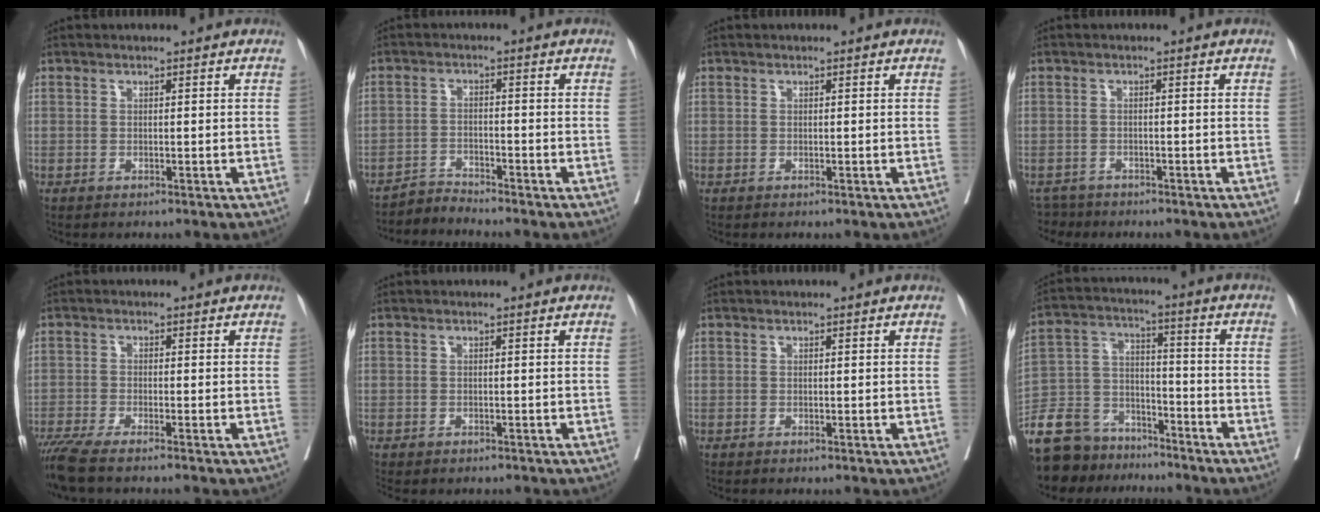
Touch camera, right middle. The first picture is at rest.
{"total": 2.8, "force": [-2.6, -0.8, -0.8], "torque": [0.019, -0.015, -0.045]}
{"total": 0.0}
{"total": 3.2, "force": [-3.0, 1.2, -0.4], "torque": [0.008, -0.006, -0.051]}
{"total": 6.8, "force": [-5.6, -0.3, 3.8], "torque": [-0.059, -0.016, -0.097]}
{"total": 1.7, "force": [-1.4, 0.7, 0.7], "torque": [-0.014, -0.004, -0.014]}
{"total": 0.0}
{"total": 14.7, "force": [-12.1, 7.3, 3.9], "torque": [-0.094, 0.028, -0.212]}